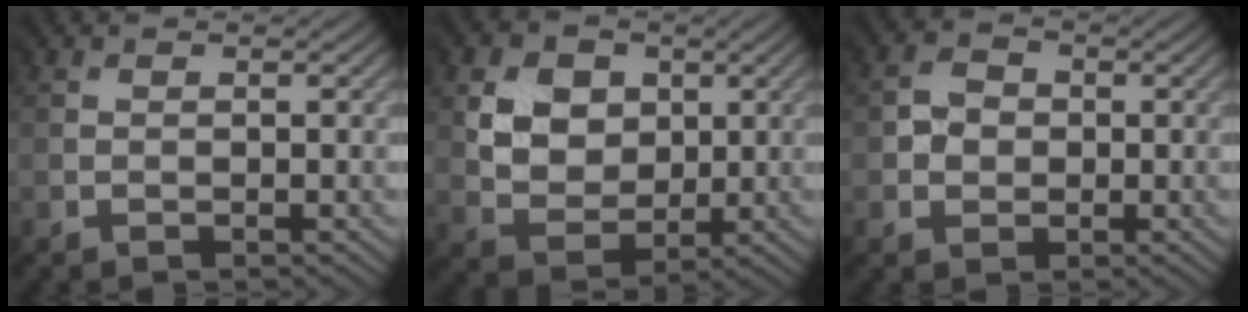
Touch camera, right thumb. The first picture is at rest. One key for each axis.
{"total": 6.0, "fx": 2.2, "fy": 5.1, "fz": 2.2, "tx": -0.061, "ty": -0.003, "tz": 0.033}
{"total": 2.6, "fx": 0.0, "fy": 2.5, "fz": 0.5, "tx": -0.007, "ty": 0.002, "tz": -0.002}